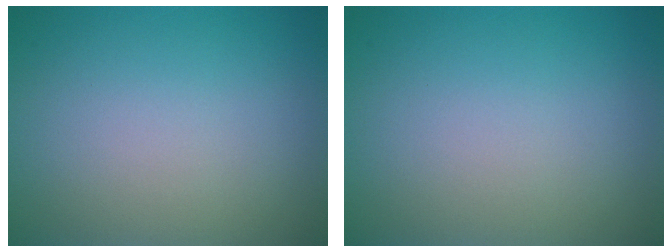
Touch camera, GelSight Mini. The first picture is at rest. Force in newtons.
{"total": 0.0}